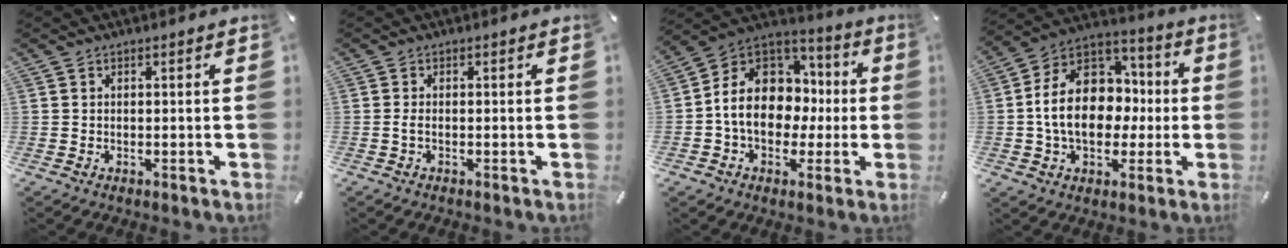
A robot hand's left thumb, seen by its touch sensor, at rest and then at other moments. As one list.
[{"total": 1.3, "force": [-0.4, 0.5, 1.1], "torque": [-0.021, 0.000, -0.007]}, {"total": 14.1, "force": [-1.3, 11.9, 7.5], "torque": [-0.156, 0.000, -0.020]}, {"total": 17.3, "force": [-1.5, 13.6, 10.6], "torque": [-0.188, 0.012, -0.026]}]